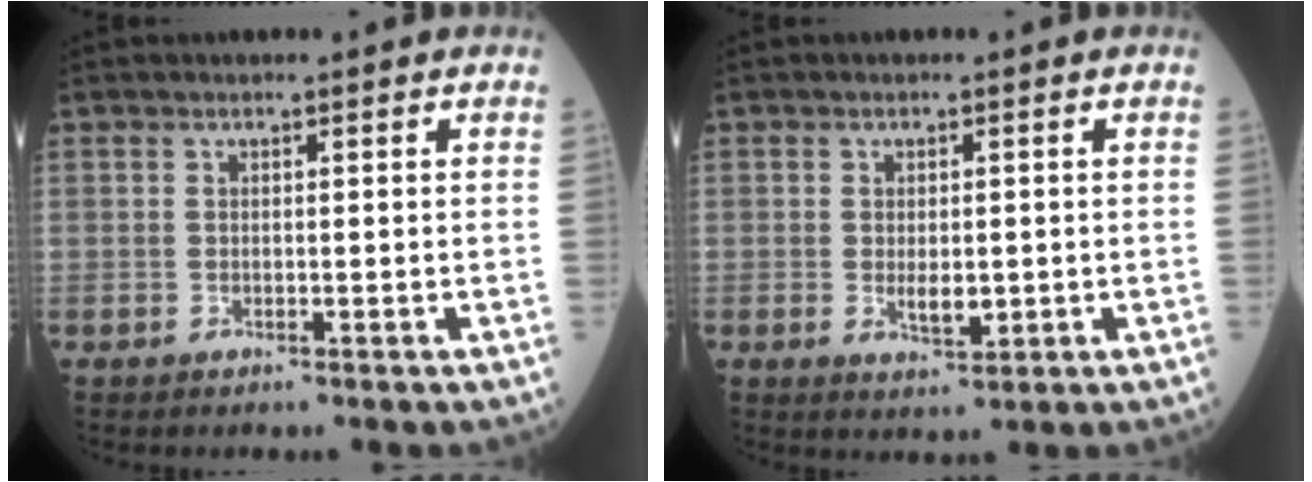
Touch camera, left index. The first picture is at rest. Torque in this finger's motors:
{"motor_torque": [0.12, 0.07, 0.09, 0.02]}